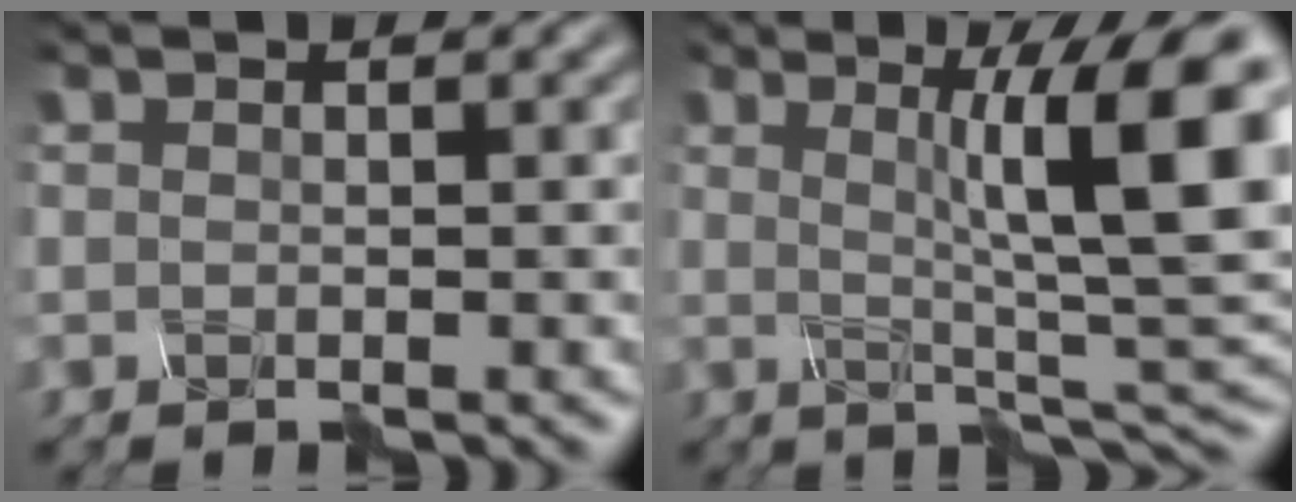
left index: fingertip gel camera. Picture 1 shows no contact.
{"total": 8.7, "force": [1.1, 0.9, 8.5], "torque": [-0.113, 0.003, 0.043]}